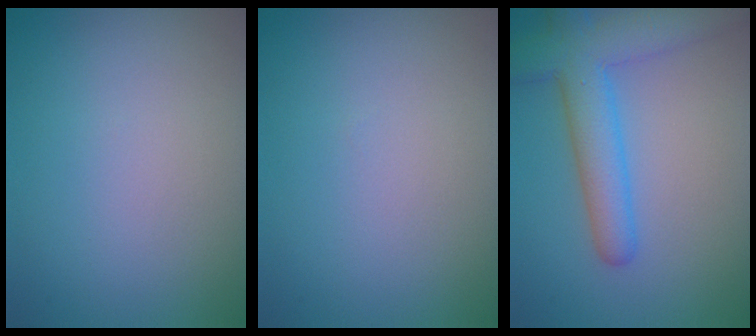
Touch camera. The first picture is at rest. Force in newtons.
{"total": 0.0}
{"total": 6.0, "press": 6.0, "slide": 0.2}